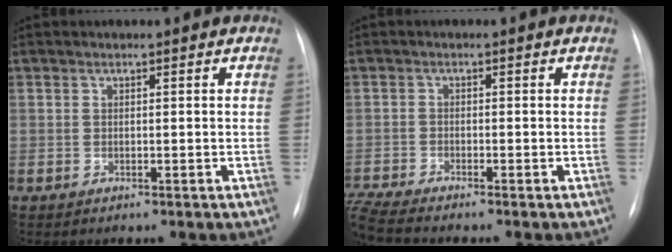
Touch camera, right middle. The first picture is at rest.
{"total": 5.1, "force": [-4.7, -1.0, 1.7], "torque": [-0.040, -0.013, -0.087]}